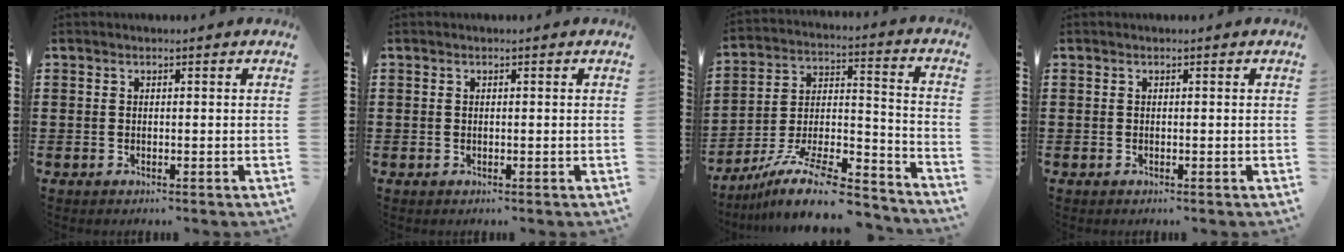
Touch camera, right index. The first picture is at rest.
{"total": 0.0}
{"total": 12.6, "force": [-10.2, 2.7, 6.9], "torque": [-0.109, 0.033, -0.191]}
{"total": 0.0}